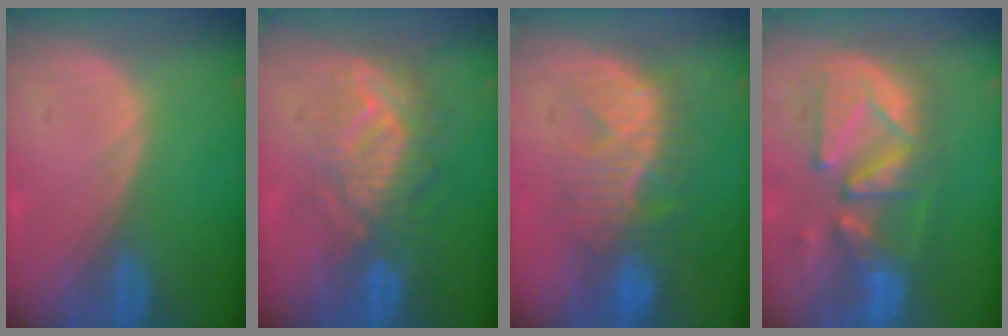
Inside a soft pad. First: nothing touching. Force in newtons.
{"total": 9.1, "press": 8.7, "slide": 2.7}
{"total": 8.5, "press": 8.3, "slide": 1.7}
{"total": 11.1, "press": 10.7, "slide": 3.1}